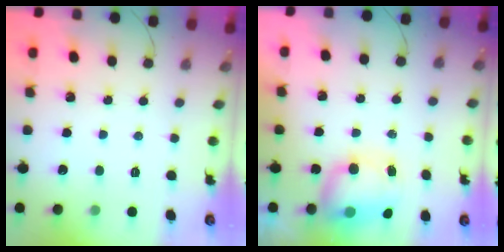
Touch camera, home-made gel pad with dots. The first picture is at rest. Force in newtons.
{"total": 8.8, "press": 8.6, "slide": 1.9}